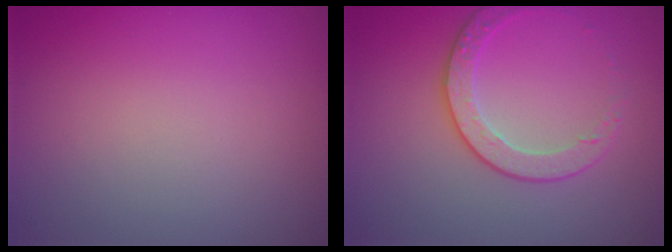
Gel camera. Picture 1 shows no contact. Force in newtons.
{"total": 2.4, "press": 1.9, "slide": 1.5}